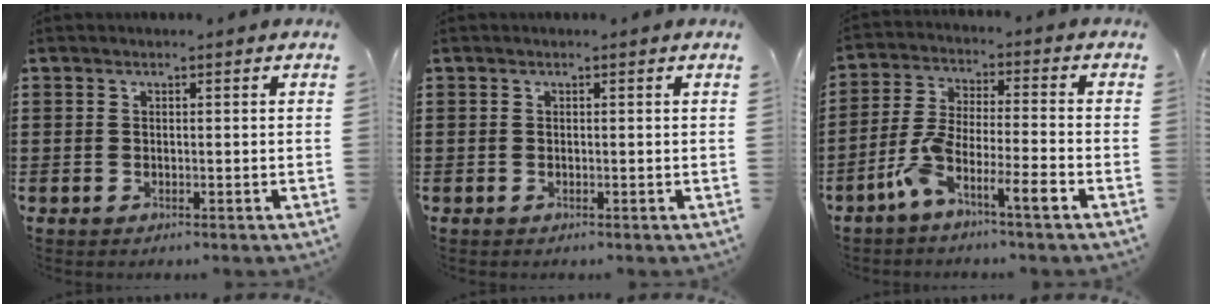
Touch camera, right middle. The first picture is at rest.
{"total": 0.0}
{"total": 7.0, "force": [-4.9, 0.5, 5.0], "torque": [-0.104, -0.003, -0.097]}